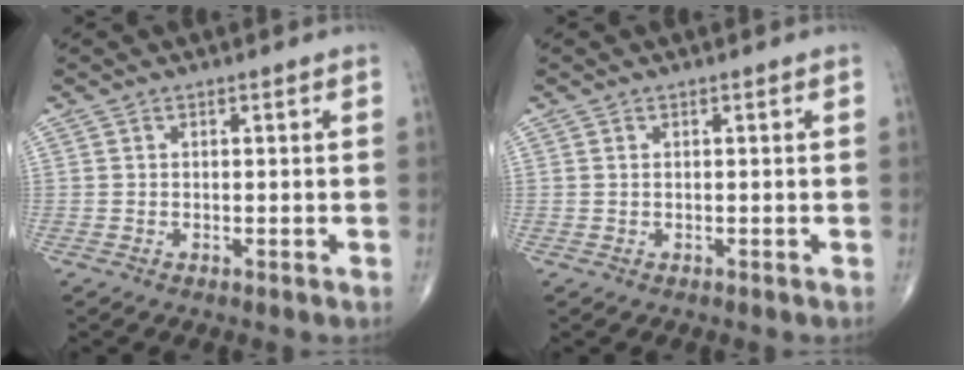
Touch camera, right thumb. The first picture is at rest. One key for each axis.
{"total": 0.0}